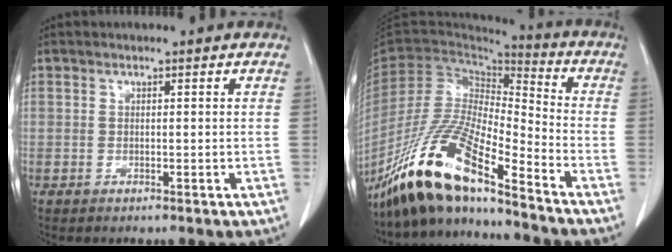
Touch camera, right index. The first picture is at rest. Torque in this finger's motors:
{"motor_torque": [1.09, -1.04, 0.69, 0.21]}